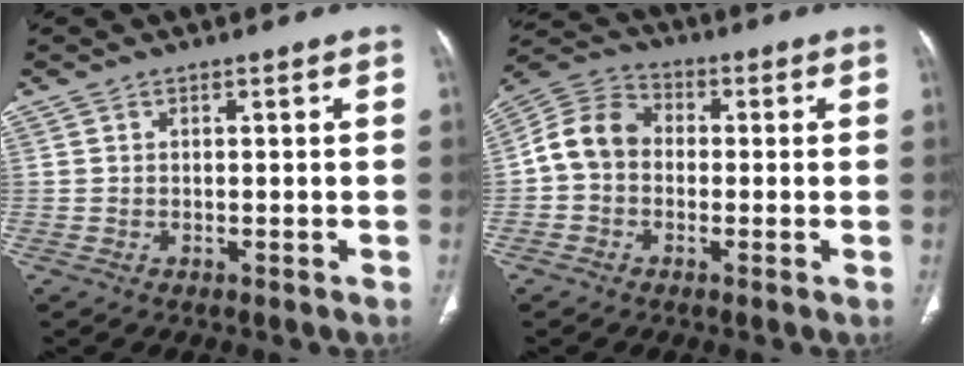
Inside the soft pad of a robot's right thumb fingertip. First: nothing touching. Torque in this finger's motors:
{"motor_torque": [-0.06, 0.22, 0.50, -0.59, 0.06]}